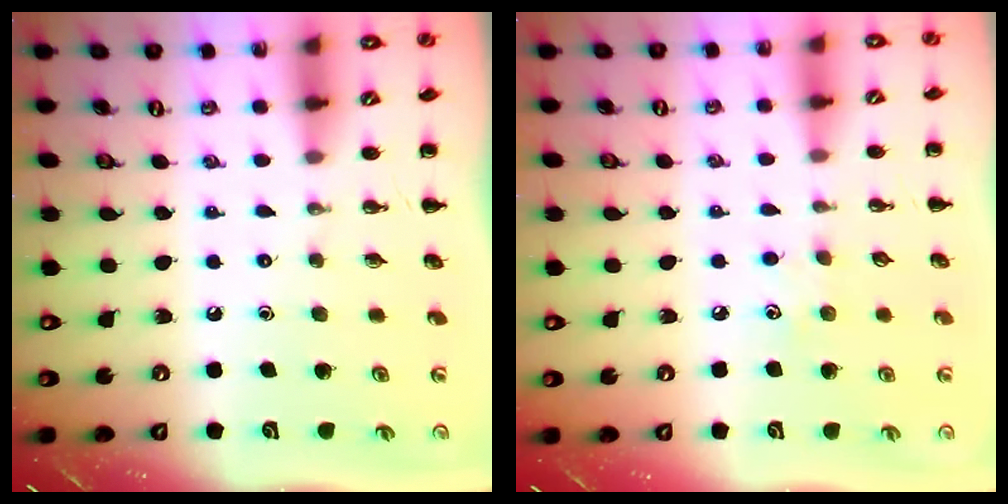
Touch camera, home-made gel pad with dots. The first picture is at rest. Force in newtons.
{"total": 3.9, "press": 3.7, "slide": 1.0}